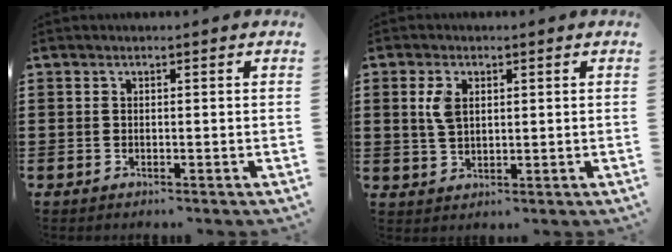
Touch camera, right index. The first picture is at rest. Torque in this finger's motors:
{"motor_torque": [0.10, -0.06, 0.13, 0.09]}